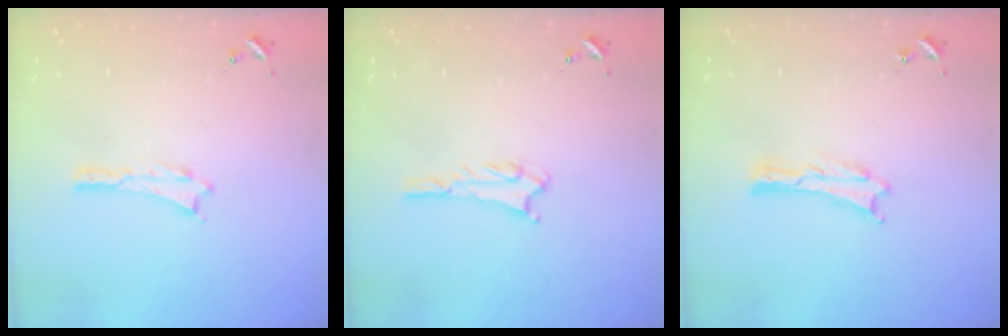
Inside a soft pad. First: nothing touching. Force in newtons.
{"total": 1.8, "press": 1.8, "slide": 0.2}
{"total": 0.0}